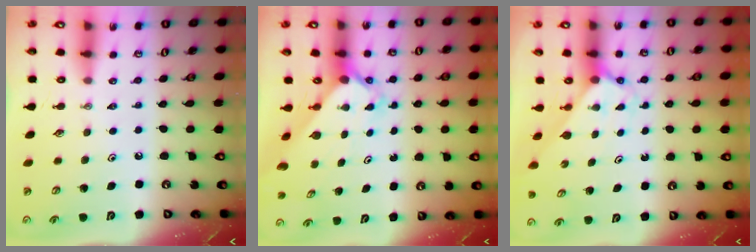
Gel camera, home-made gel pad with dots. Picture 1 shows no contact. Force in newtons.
{"total": 2.3, "press": 2.3, "slide": 0.1}
{"total": 2.5, "press": 2.5, "slide": 0.2}